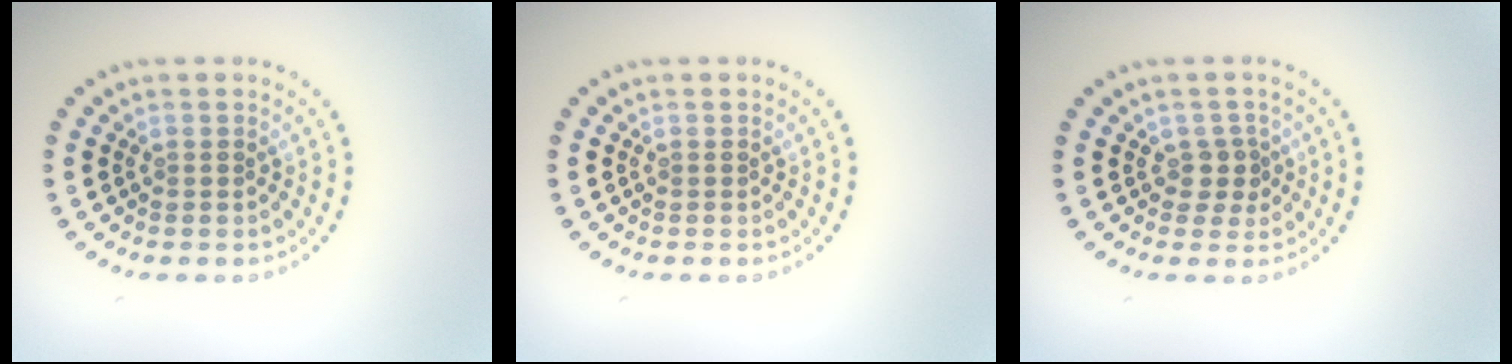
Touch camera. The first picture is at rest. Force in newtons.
{"total": 0.0}
{"total": 1.8, "press": 1.4, "slide": 1.0}